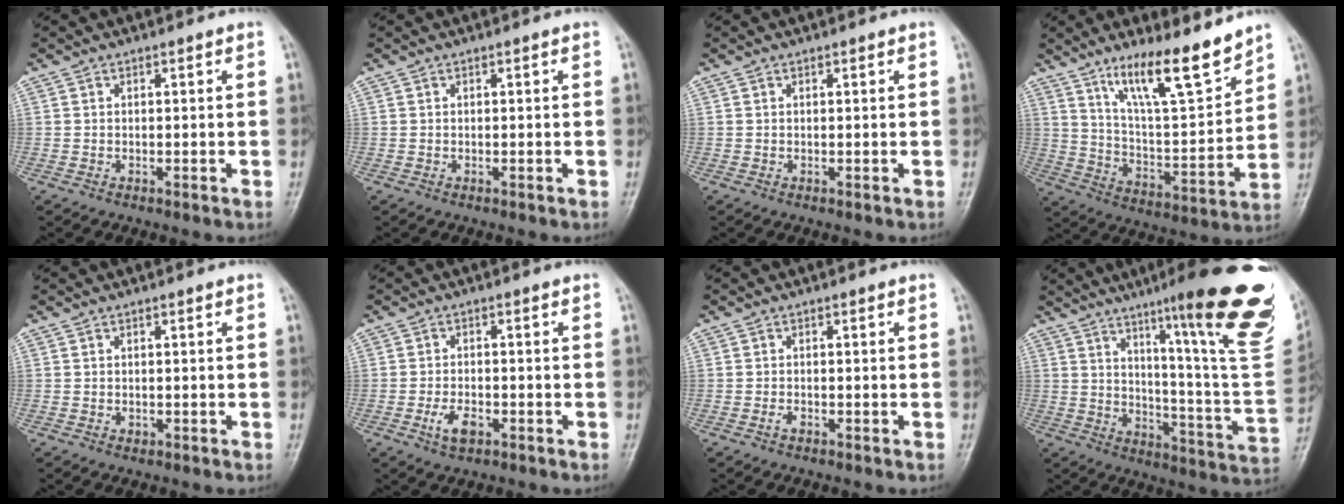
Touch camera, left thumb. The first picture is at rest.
{"total": 0.0}
{"total": 0.0}
{"total": 15.9, "force": [11.6, 3.4, 10.5], "torque": [-0.150, -0.076, 0.206]}
{"total": 0.5, "force": [-0.1, 0.5, 0.3], "torque": [-0.001, 0.000, -0.001]}
{"total": 4.0, "force": [-1.7, 2.2, 2.9], "torque": [-0.054, 0.006, -0.029]}
{"total": 0.9, "force": [-0.5, 0.5, 0.6], "torque": [-0.009, 0.001, -0.010]}
{"total": 27.8, "force": [15.4, 3.1, 23.0], "torque": [-0.261, -0.073, 0.222]}